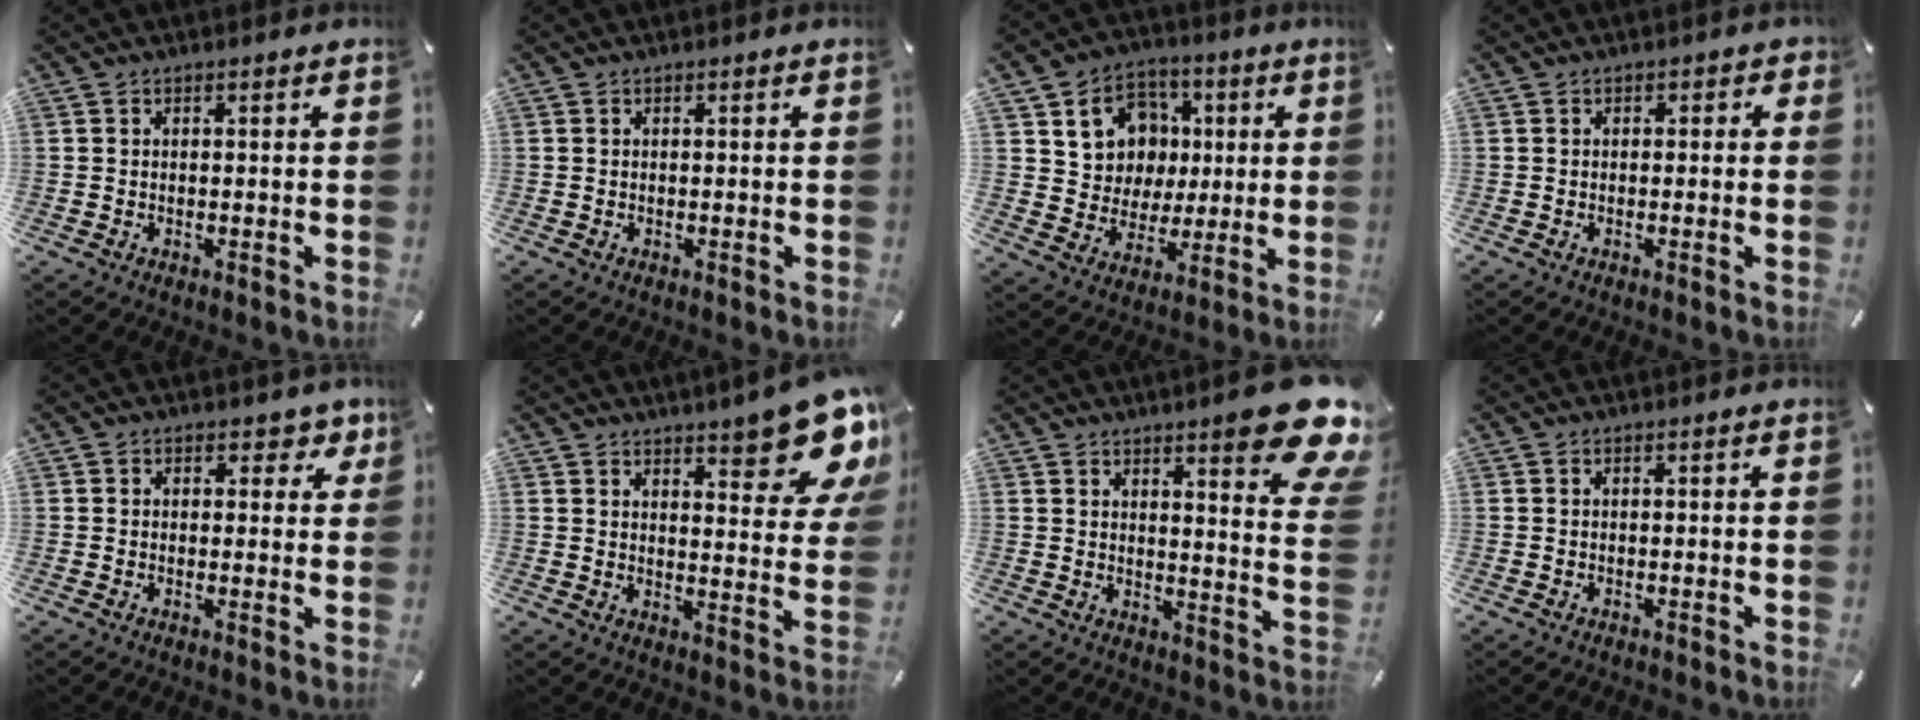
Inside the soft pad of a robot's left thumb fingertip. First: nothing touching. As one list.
[{"total": 0.0}, {"total": 12.3, "force": [3.2, 11.5, 2.9], "torque": [-0.044, -0.021, 0.070]}, {"total": 1.3, "force": [-0.6, 1.0, 0.4], "torque": [-0.006, 0.006, -0.014]}, {"total": 4.0, "force": [2.1, 2.7, 2.0], "torque": [0.000, -0.014, 0.029]}, {"total": 14.3, "force": [9.9, 4.4, 9.2], "torque": [-0.114, -0.077, 0.168]}, {"total": 15.5, "force": [10.3, 3.3, 11.1], "torque": [-0.147, -0.083, 0.168]}, {"total": 0.0}]